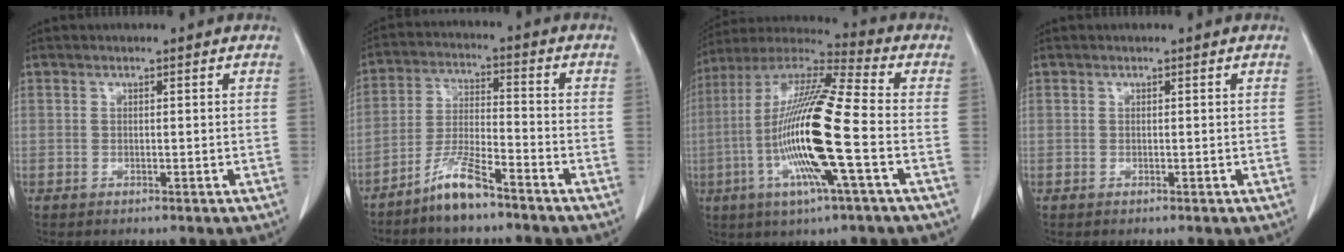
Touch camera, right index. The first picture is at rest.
{"total": 7.7, "force": [-6.0, 1.0, 4.8], "torque": [-0.101, -0.013, -0.119]}
{"total": 18.4, "force": [-4.1, 0.7, 18.0], "torque": [-0.363, -0.008, -0.086]}
{"total": 0.0}